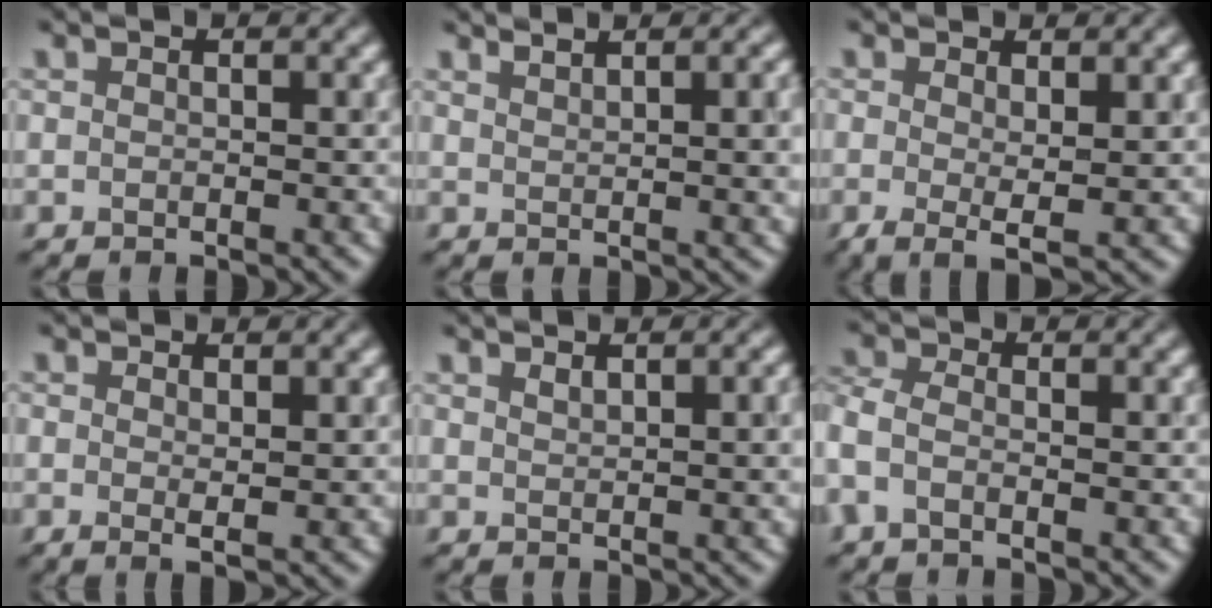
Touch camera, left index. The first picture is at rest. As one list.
[{"total": 4.8, "force": [2.6, 1.5, 3.7], "torque": [-0.029, 0.016, 0.034]}, {"total": 2.8, "force": [0.2, 0.8, 2.7], "torque": [-0.054, -0.004, 0.003]}, {"total": 1.4, "force": [0.4, 0.2, 1.3], "torque": [-0.024, 0.001, 0.008]}, {"total": 2.6, "force": [1.3, 0.7, 2.2], "torque": [-0.026, 0.008, 0.022]}, {"total": 2.0, "force": [-0.7, 1.4, 1.3], "torque": [-0.037, 0.009, -0.029]}]